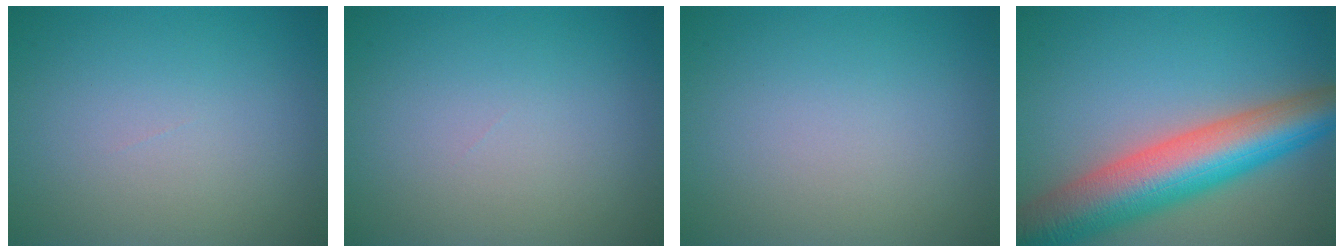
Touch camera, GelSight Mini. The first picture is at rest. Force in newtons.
{"total": 0.0}
{"total": 0.0}
{"total": 10.6, "press": 10.6, "slide": 0.6}